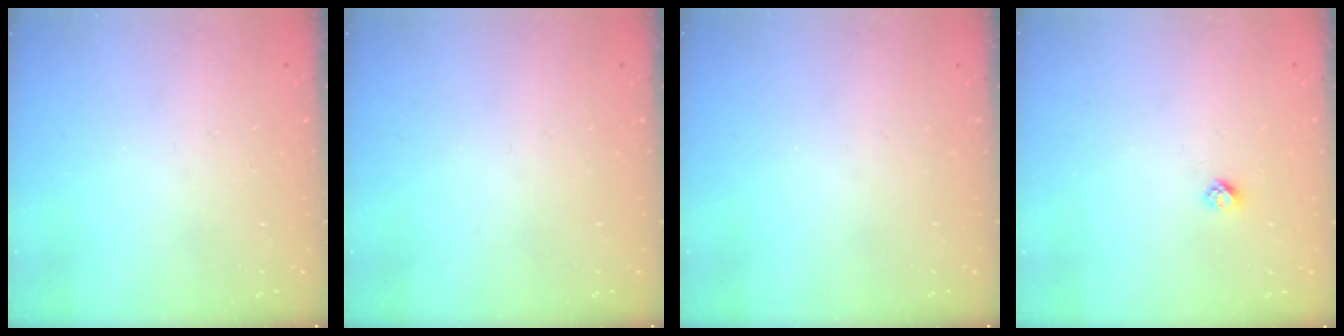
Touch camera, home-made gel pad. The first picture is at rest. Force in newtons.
{"total": 0.0}
{"total": 0.0}
{"total": 2.7, "press": 2.6, "slide": 0.3}